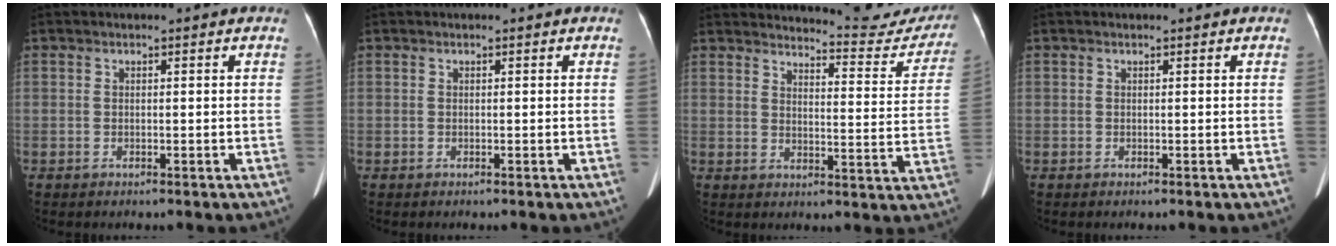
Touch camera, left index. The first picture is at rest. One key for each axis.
{"total": 0.0}
{"total": 14.4, "fx": 14.1, "fy": 1.7, "fz": 2.0, "tx": -0.007, "ty": -0.065, "tz": 0.150}
{"total": 0.0}